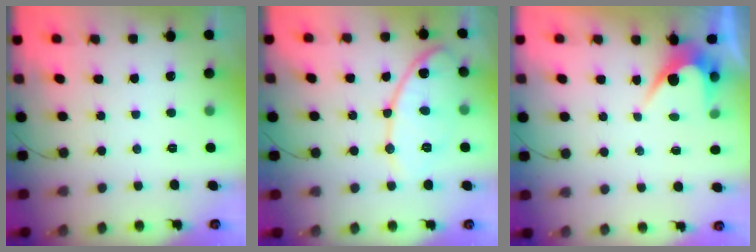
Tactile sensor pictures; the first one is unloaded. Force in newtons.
{"total": 12.8, "press": 12.7, "slide": 1.4}
{"total": 4.2, "press": 4.2, "slide": 0.2}